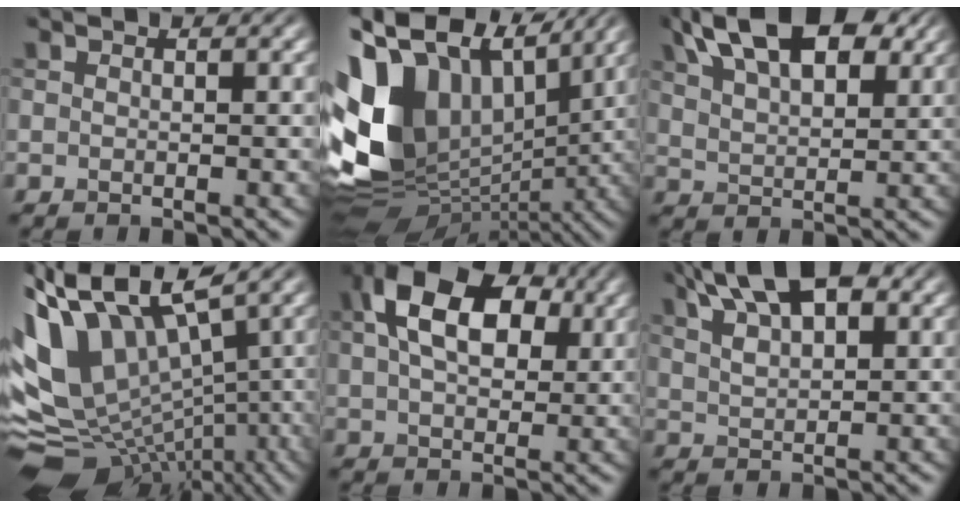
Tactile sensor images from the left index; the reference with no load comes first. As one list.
[{"total": 16.5, "force": [2.2, 11.5, 11.7], "torque": [-0.249, 0.001, 0.059]}, {"total": 11.9, "force": [6.5, 5.8, 8.0], "torque": [-0.132, 0.030, 0.102]}, {"total": 12.6, "force": [-0.7, 7.7, 10.0], "torque": [-0.208, 0.002, 0.017]}, {"total": 10.4, "force": [3.2, 6.5, 7.5], "torque": [-0.139, 0.033, 0.046]}, {"total": 8.3, "force": [4.8, 3.5, 5.7], "torque": [-0.100, 0.030, 0.071]}]